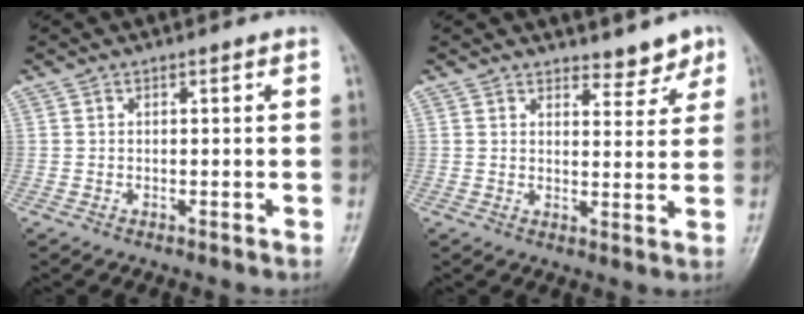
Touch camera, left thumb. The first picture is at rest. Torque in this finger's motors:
{"motor_torque": [0.02, 0.12, -0.13, -0.20, 0.03]}